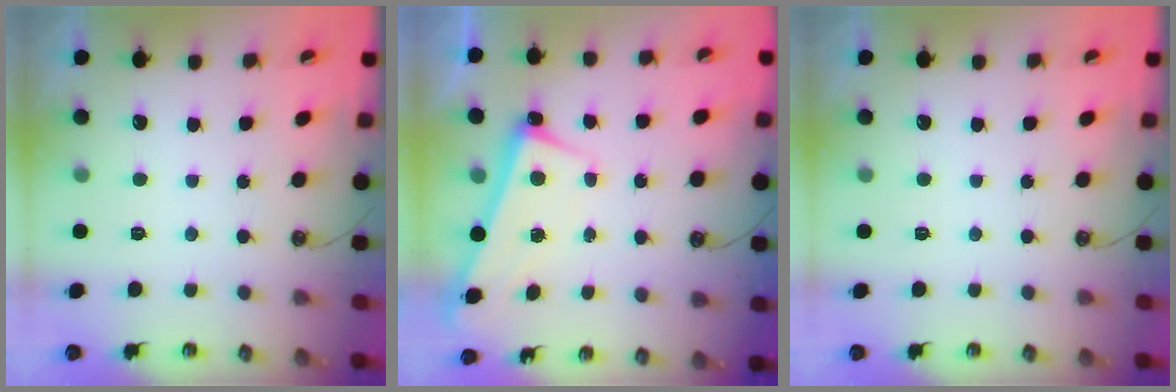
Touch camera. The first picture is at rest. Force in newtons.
{"total": 2.6, "press": 2.5, "slide": 0.7}
{"total": 0.0}